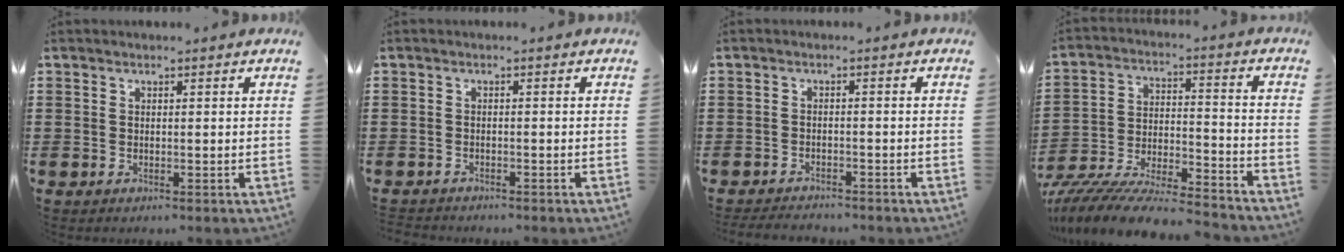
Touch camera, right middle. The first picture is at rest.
{"total": 1.2, "force": [-1.2, 0.3, -0.2], "torque": [0.000, 0.005, -0.028]}
{"total": 2.3, "force": [-2.3, 0.4, 0.1], "torque": [-0.006, 0.000, -0.049]}
{"total": 9.8, "force": [-9.3, 0.7, 3.1], "torque": [-0.054, 0.008, -0.185]}